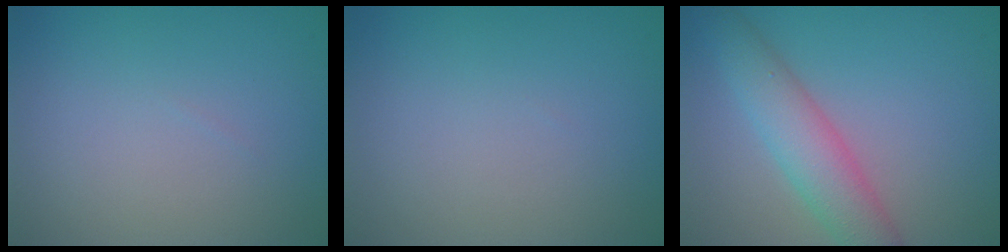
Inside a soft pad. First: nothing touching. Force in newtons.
{"total": 0.0}
{"total": 4.8, "press": 4.8, "slide": 0.2}